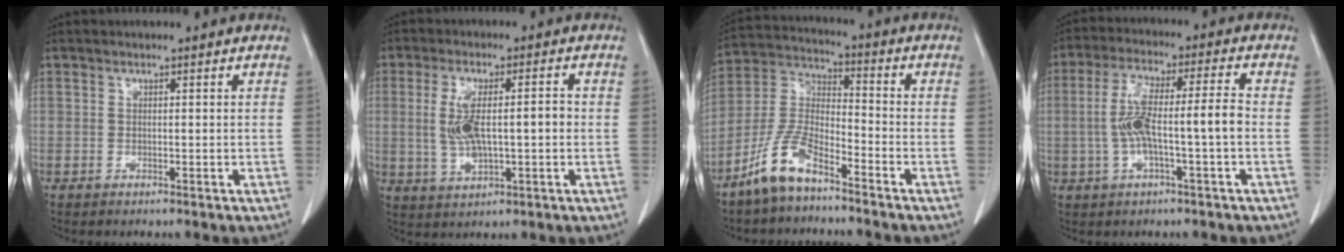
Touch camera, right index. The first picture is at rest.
{"total": 8.4, "force": [-0.2, 2.7, 8.0], "torque": [-0.164, 0.013, 0.005]}
{"total": 9.6, "force": [-7.0, 2.9, 5.8], "torque": [-0.136, 0.001, -0.142]}
{"total": 9.5, "force": [-1.4, 0.9, 9.4], "torque": [-0.183, 0.025, -0.025]}